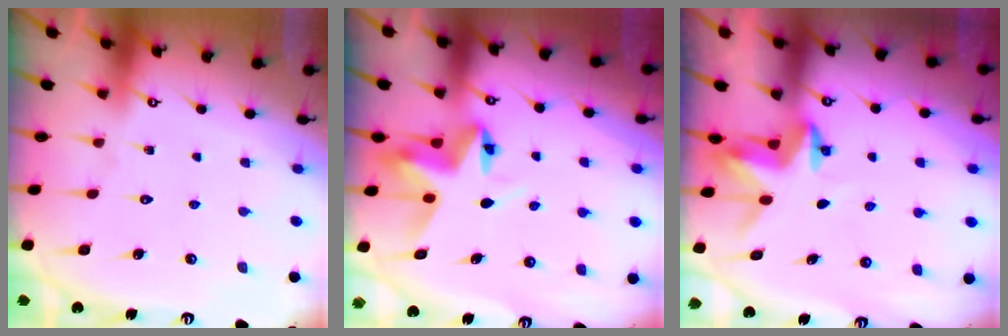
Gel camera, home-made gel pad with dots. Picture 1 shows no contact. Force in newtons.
{"total": 5.5, "press": 5.5, "slide": 0.1}
{"total": 3.4, "press": 3.4, "slide": 0.2}